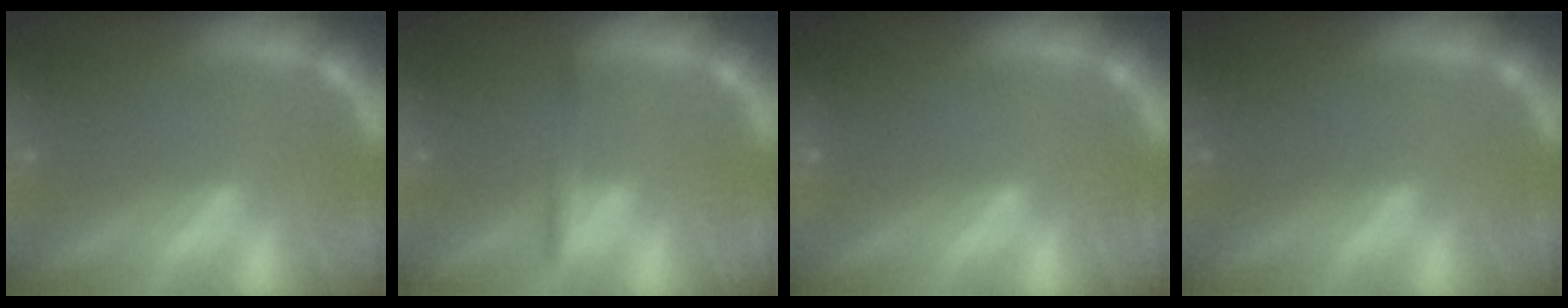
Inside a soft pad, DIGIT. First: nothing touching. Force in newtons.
{"total": 1.9}
{"total": 0.9}
{"total": 0.0}